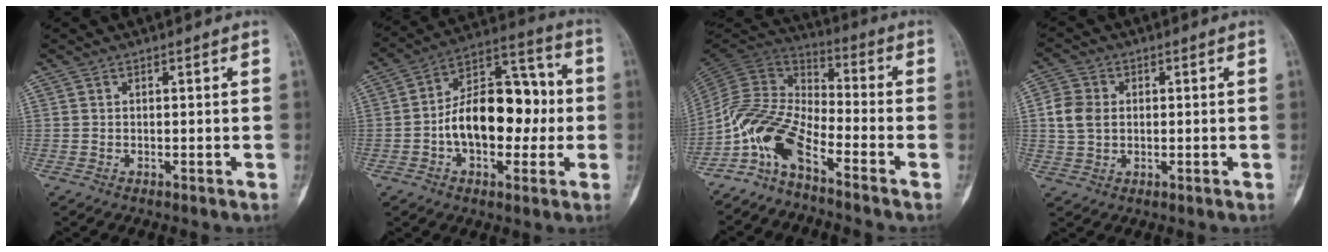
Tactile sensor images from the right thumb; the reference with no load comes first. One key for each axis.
{"total": 17.8, "fx": -1.6, "fy": 10.7, "fz": 14.1, "tx": -0.191, "ty": 0.048, "tz": -0.032}
{"total": 11.3, "fx": -6.9, "fy": 4.7, "fz": 7.7, "tx": -0.154, "ty": 0.076, "tz": -0.145}
{"total": 6.0, "fx": 0.5, "fy": 4.8, "fz": 3.6, "tx": -0.063, "ty": 0.006, "tz": 0.008}